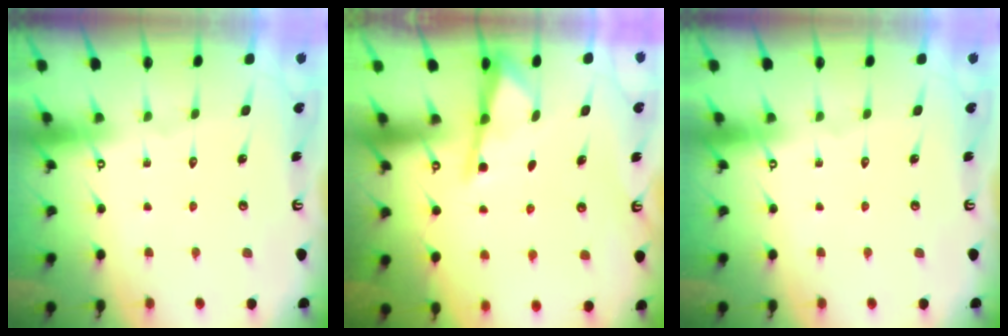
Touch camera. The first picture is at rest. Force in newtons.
{"total": 2.8, "press": 2.8, "slide": 0.5}
{"total": 0.0}